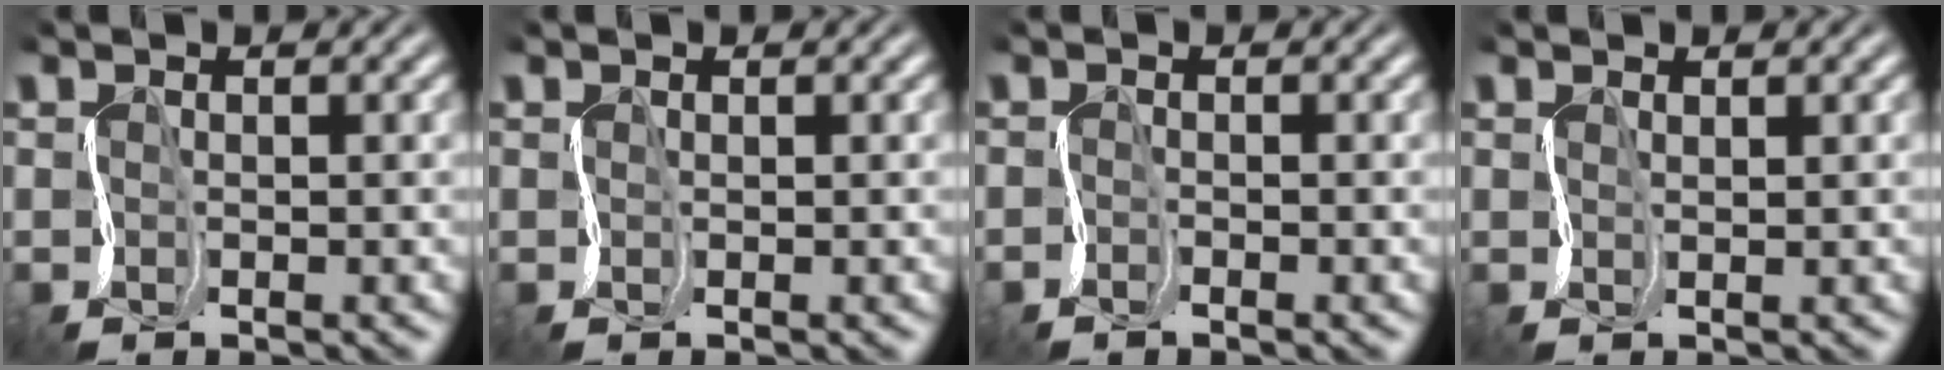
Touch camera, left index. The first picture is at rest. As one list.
[{"total": 0.0}, {"total": 0.7, "force": [-0.7, -0.1, 0.1], "torque": [-0.007, 0.000, -0.016]}, {"total": 1.0, "force": [0.9, -0.4, -0.3], "torque": [0.000, 0.008, 0.017]}]